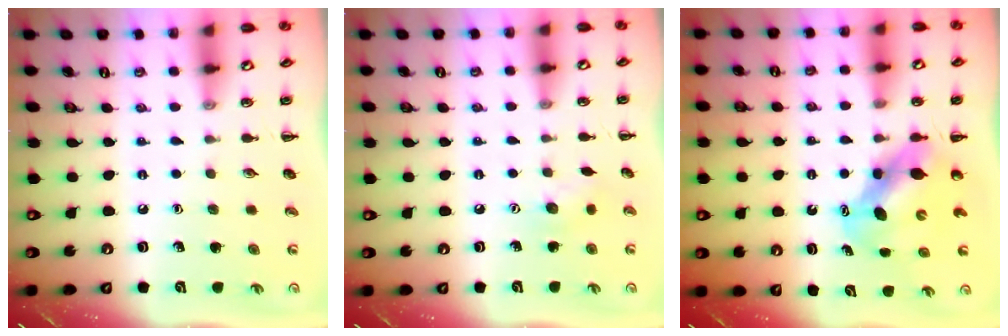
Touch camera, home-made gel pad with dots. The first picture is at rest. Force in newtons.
{"total": 5.8, "press": 5.7, "slide": 0.7}
{"total": 6.4, "press": 6.3, "slide": 0.9}